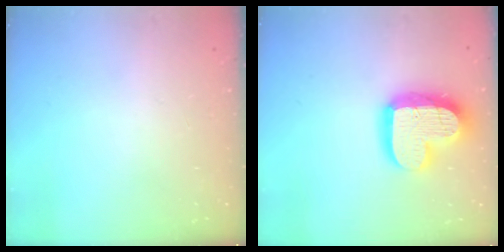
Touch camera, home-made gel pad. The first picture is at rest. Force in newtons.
{"total": 18.6, "press": 18.6, "slide": 1.4}